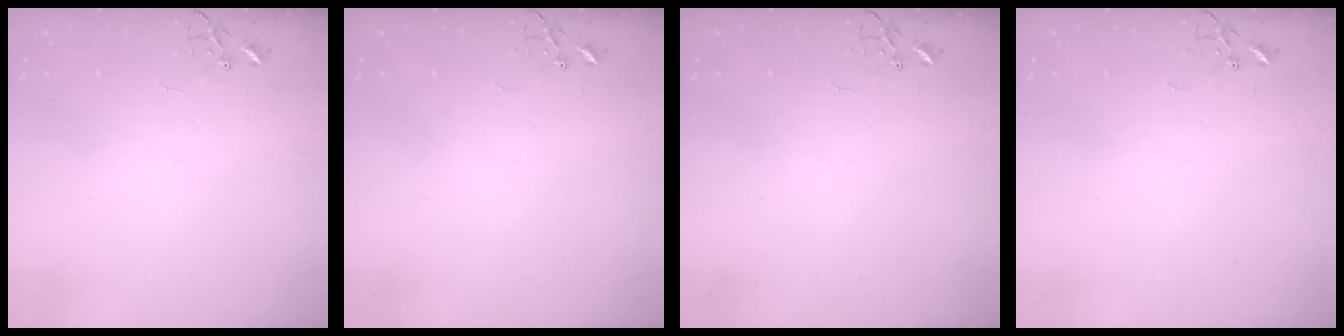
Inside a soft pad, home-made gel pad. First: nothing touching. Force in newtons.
{"total": 0.0}
{"total": 0.0}
{"total": 0.0}